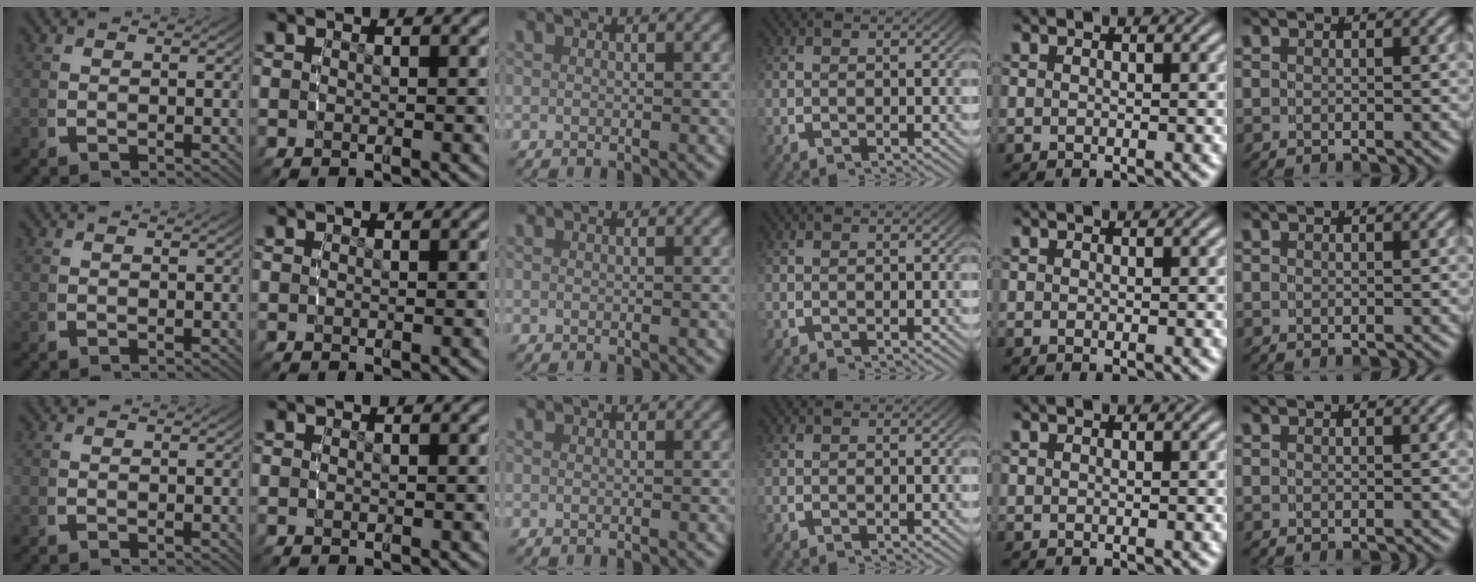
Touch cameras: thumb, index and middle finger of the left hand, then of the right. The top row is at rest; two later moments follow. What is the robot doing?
{"motion": "reach", "object": "coat"}